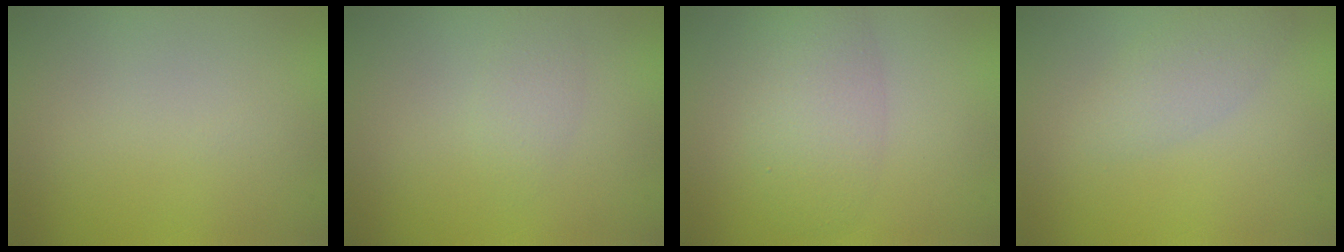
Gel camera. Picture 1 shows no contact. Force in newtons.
{"total": 1.5, "press": 1.5, "slide": 0.1}
{"total": 4.4, "press": 4.4, "slide": 0.2}
{"total": 2.2, "press": 2.2, "slide": 0.1}